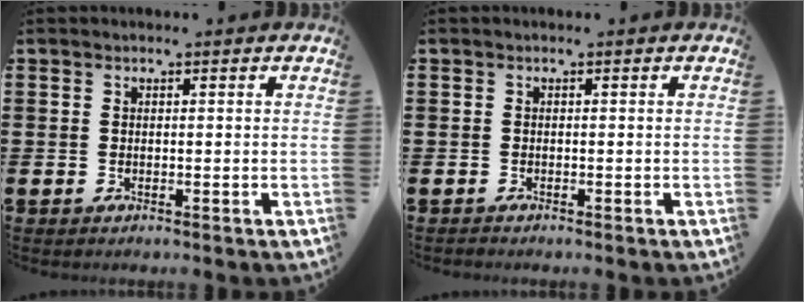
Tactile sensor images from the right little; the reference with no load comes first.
{"total": 0.0}